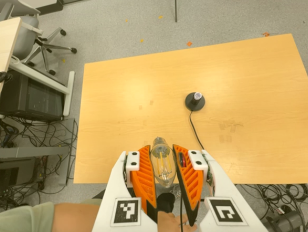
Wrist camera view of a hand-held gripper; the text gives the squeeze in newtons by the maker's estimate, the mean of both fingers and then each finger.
{"total": 18.1, "left": 19.9, "right": 16.4}